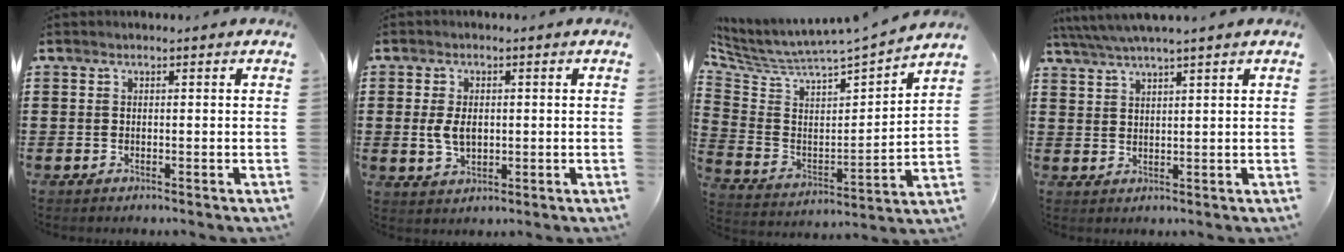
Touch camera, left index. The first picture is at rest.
{"total": 4.0, "force": [0.2, 2.5, 3.2], "torque": [-0.080, 0.003, -0.001]}
{"total": 3.5, "force": [3.3, 0.6, 0.8], "torque": [-0.041, -0.049, 0.048]}
{"total": 3.5, "force": [3.1, -0.5, 1.5], "torque": [-0.036, -0.006, 0.056]}